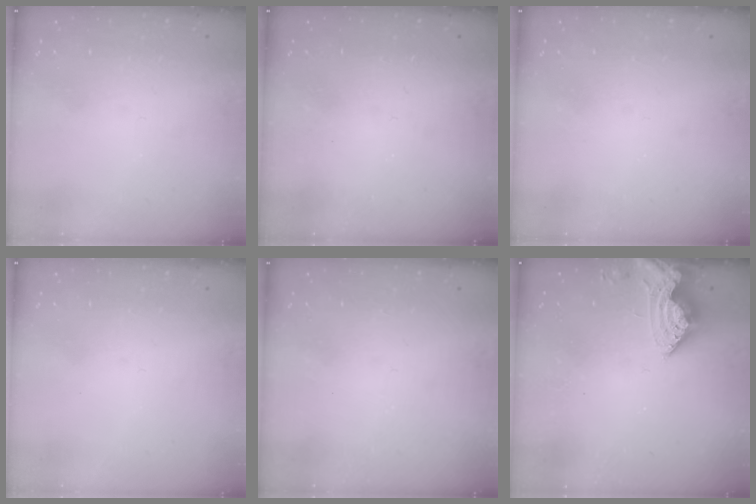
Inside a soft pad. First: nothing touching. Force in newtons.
{"total": 1.3, "press": 1.2, "slide": 0.2}
{"total": 1.0, "press": 1.0, "slide": 0.2}
{"total": 0.0}
{"total": 1.0, "press": 0.9, "slide": 0.4}
{"total": 8.2, "press": 8.2, "slide": 0.9}